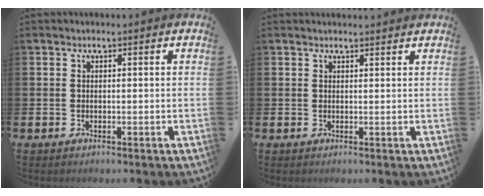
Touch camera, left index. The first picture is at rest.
{"total": 1.1, "force": [1.1, 0.1, 0.1], "torque": [0.006, -0.004, 0.018]}